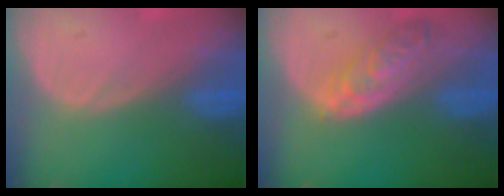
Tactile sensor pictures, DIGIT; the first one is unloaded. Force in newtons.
{"total": 5.8, "press": 5.3, "slide": 2.3}